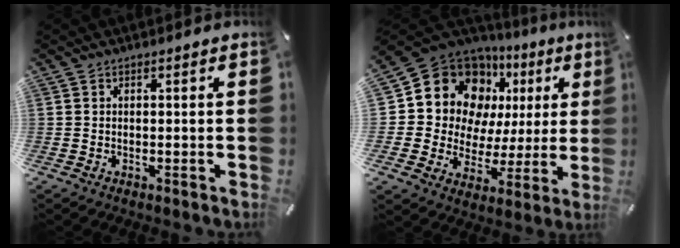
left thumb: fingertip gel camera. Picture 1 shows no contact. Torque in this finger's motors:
{"motor_torque": [1.80, 1.78, 0.36, -0.11, 0.25]}